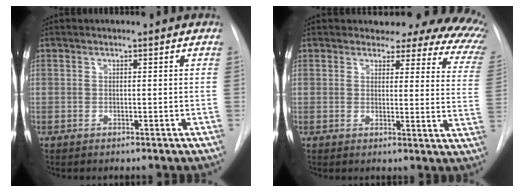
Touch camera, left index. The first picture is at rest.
{"total": 16.9, "force": [14.7, 5.8, 6.0], "torque": [-0.054, -0.060, 0.134]}